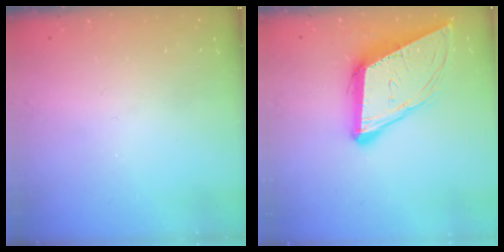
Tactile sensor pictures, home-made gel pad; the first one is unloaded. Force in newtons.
{"total": 13.2, "press": 12.6, "slide": 4.0}